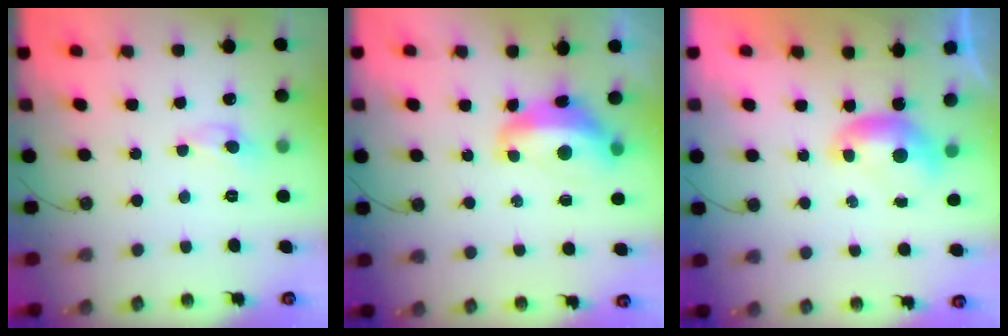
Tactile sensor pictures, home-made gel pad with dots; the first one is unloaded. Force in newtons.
{"total": 6.3, "press": 6.2, "slide": 1.2}
{"total": 0.0}